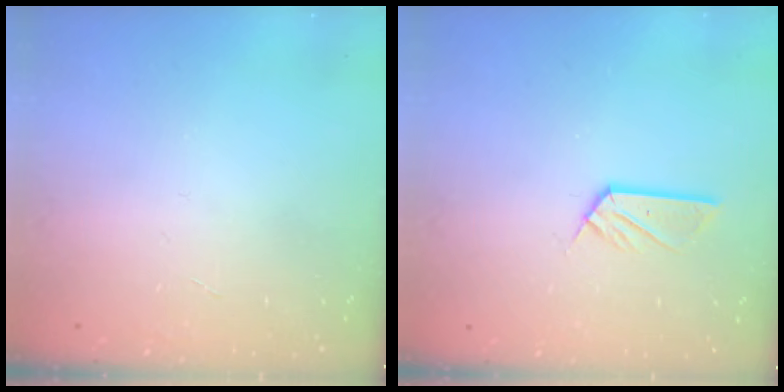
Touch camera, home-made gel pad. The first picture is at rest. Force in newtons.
{"total": 5.8, "press": 5.8, "slide": 0.2}